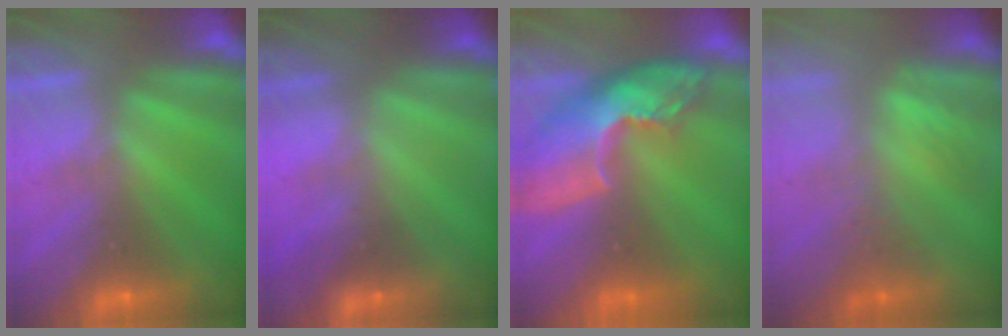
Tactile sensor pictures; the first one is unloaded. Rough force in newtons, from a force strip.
{"total": 1.9}
{"total": 6.6}
{"total": 2.9}